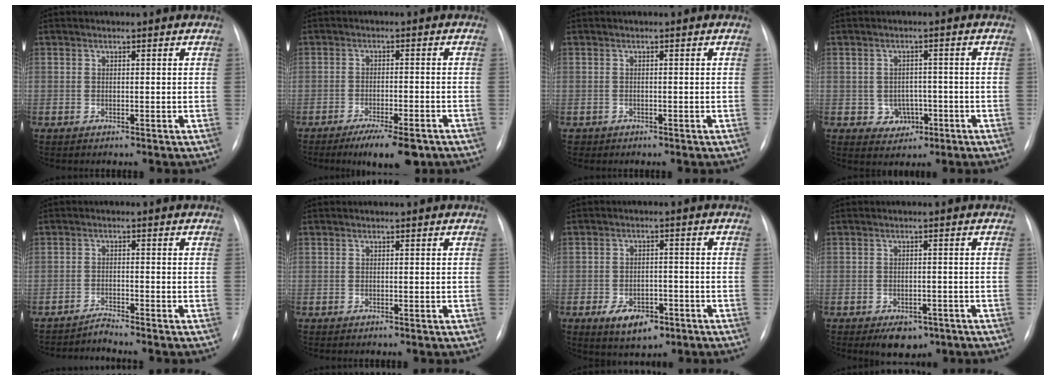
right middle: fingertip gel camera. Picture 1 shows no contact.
{"total": 8.3, "force": [-6.0, 2.0, 5.3], "torque": [-0.071, -0.010, -0.087]}
{"total": 0.7, "force": [-0.4, 0.5, -0.1], "torque": [-0.001, 0.004, -0.004]}
{"total": 4.0, "force": [-1.3, 3.6, 1.3], "torque": [-0.011, 0.010, -0.007]}
{"total": 2.4, "force": [-2.1, -1.0, -0.6], "torque": [0.016, -0.014, -0.036]}
{"total": 0.0}
{"total": 6.6, "force": [-3.5, 3.7, 4.2], "torque": [-0.066, 0.003, -0.049]}
{"total": 4.9, "force": [-3.2, 2.8, 2.4], "torque": [-0.028, 0.000, -0.037]}